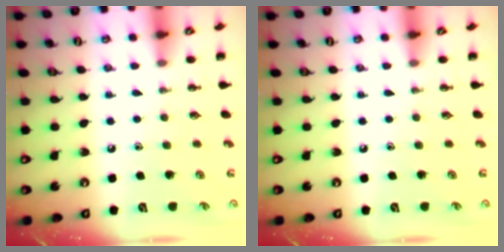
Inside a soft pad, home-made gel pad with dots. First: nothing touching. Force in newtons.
{"total": 0.0}